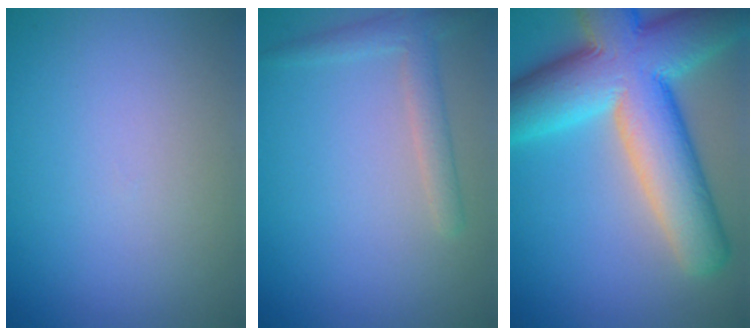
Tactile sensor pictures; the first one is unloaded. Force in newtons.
{"total": 2.3, "press": 2.2, "slide": 0.2}
{"total": 14.0, "press": 13.9, "slide": 0.8}